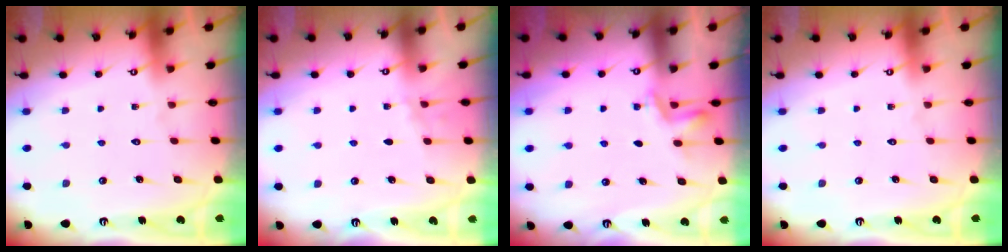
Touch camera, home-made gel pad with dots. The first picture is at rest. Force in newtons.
{"total": 2.2, "press": 1.4, "slide": 1.7}
{"total": 2.7, "press": 2.4, "slide": 1.2}
{"total": 0.0}